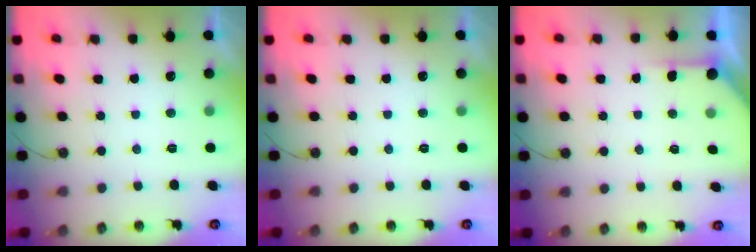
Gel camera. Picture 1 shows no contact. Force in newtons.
{"total": 0.0}
{"total": 2.4, "press": 2.4, "slide": 0.3}